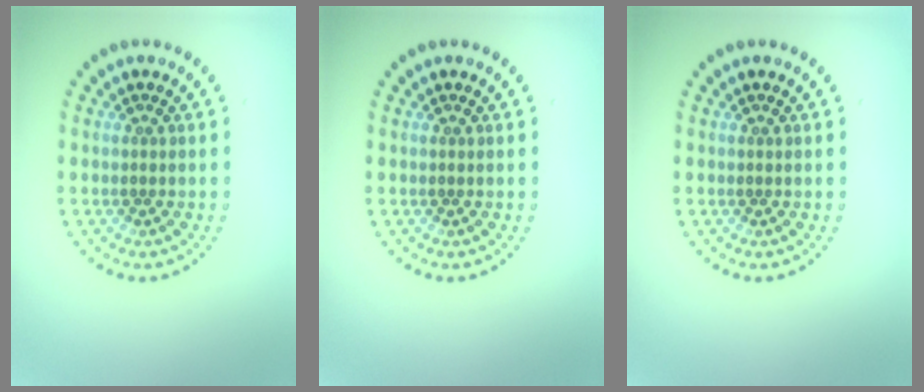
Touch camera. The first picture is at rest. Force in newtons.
{"total": 0.0}
{"total": 0.0}